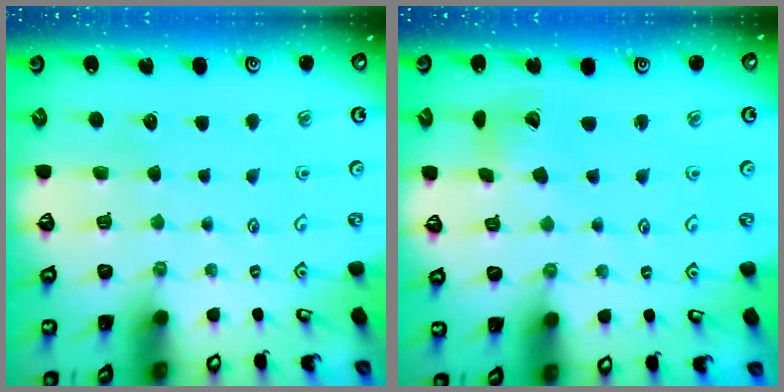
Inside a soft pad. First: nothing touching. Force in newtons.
{"total": 6.3, "press": 6.2, "slide": 0.9}